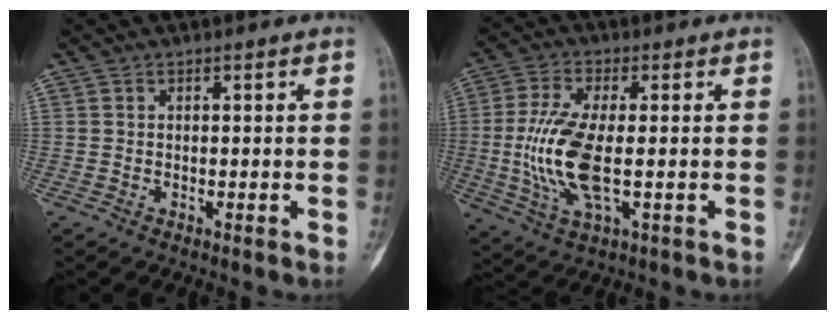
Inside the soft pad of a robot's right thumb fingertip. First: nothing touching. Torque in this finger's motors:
{"motor_torque": [2.17, 0.96, 0.91, -1.26, 0.36]}